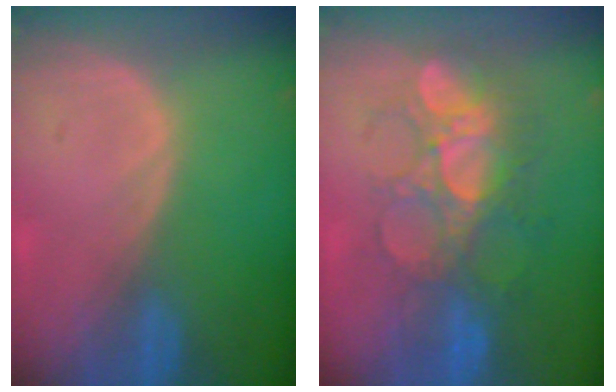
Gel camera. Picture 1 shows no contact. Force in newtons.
{"total": 9.1, "press": 8.7, "slide": 2.6}